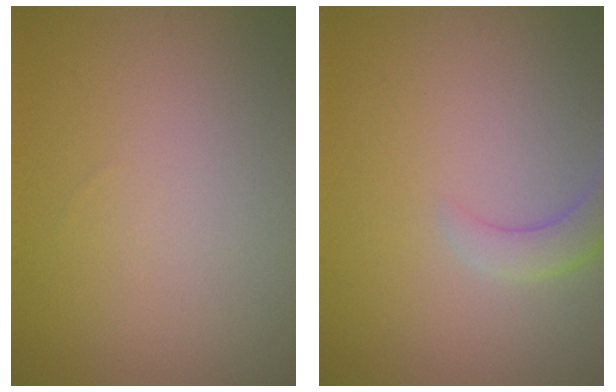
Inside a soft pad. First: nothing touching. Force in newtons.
{"total": 2.4, "press": 2.4, "slide": 0.2}